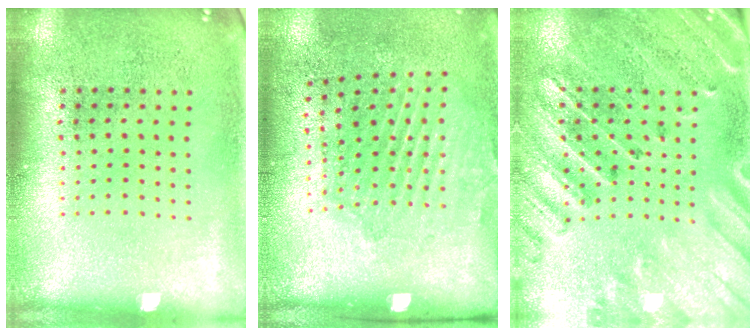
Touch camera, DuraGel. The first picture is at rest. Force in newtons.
{"total": 1.9, "press": 1.3, "slide": 1.4}
{"total": 2.7, "press": 2.6, "slide": 0.8}